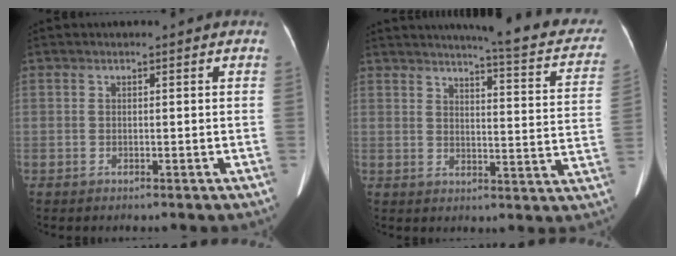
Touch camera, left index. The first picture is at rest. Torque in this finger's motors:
{"motor_torque": [-0.12, -0.76, 0.18, 0.05]}